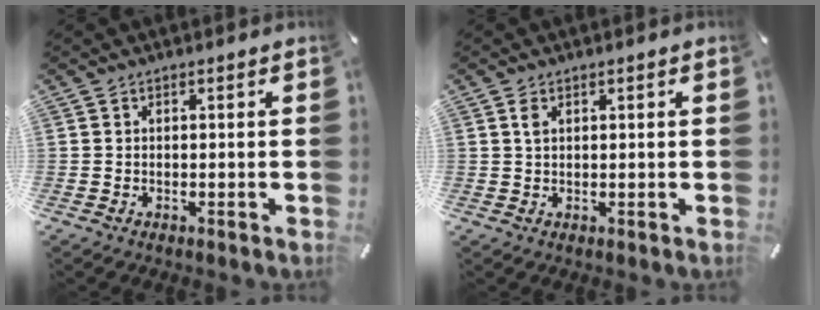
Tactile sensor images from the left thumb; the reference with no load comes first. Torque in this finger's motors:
{"motor_torque": [0.46, 0.41, 0.15, -0.28, 0.00]}